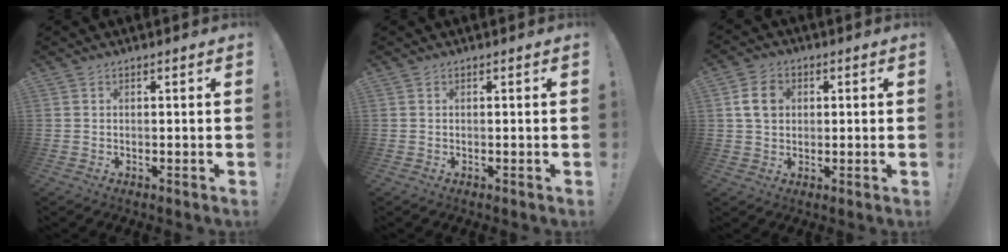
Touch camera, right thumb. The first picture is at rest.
{"total": 0.0}
{"total": 7.4, "force": [1.9, 5.8, 4.1], "torque": [-0.056, 0.006, 0.036]}